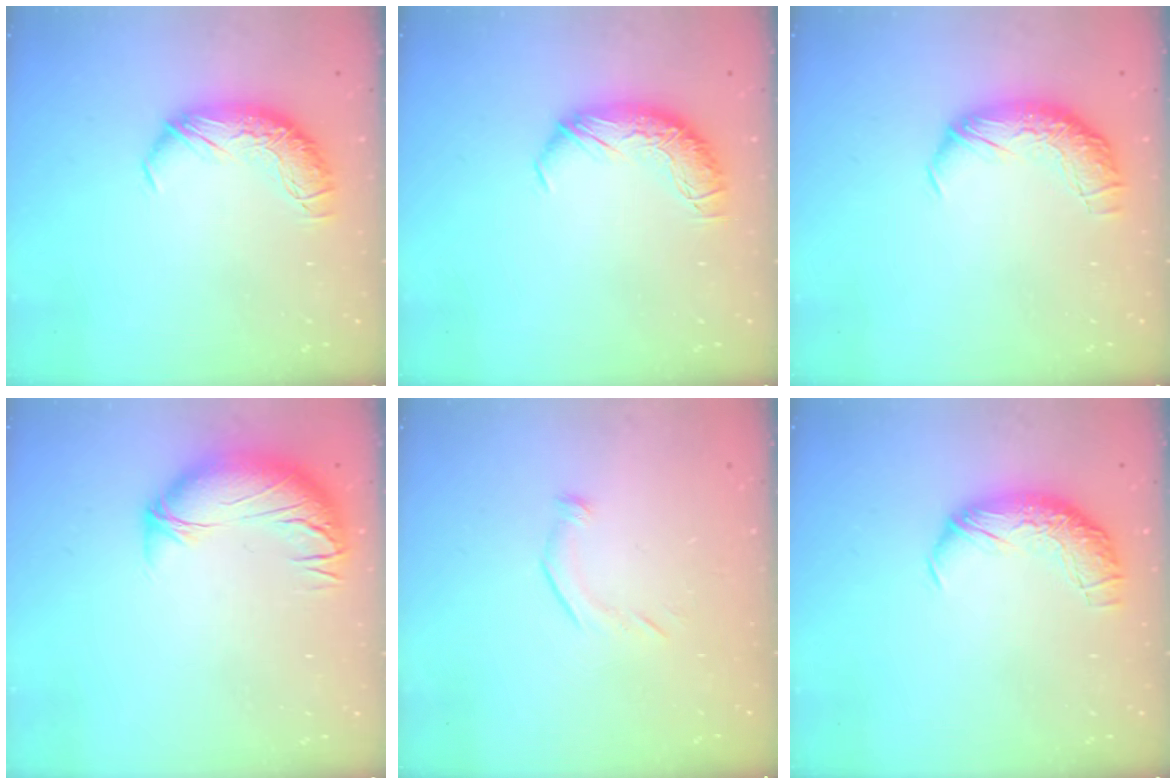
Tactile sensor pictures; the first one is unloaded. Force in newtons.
{"total": 0.0}
{"total": 2.4, "press": 1.1, "slide": 2.1}
{"total": 3.2, "press": 2.5, "slide": 2.0}
{"total": 6.2, "press": 6.1, "slide": 1.1}
{"total": 2.4, "press": 0.9, "slide": 2.2}